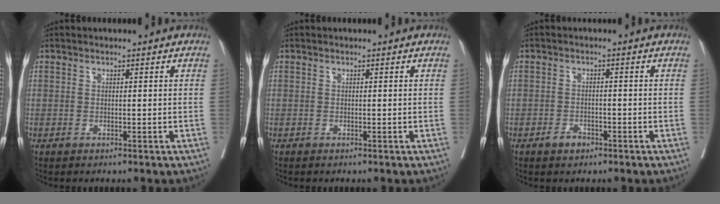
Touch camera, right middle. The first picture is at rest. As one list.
[{"total": 0.0}, {"total": 2.0, "force": [-1.3, 1.2, 0.9], "torque": [-0.012, 0.004, -0.019]}]